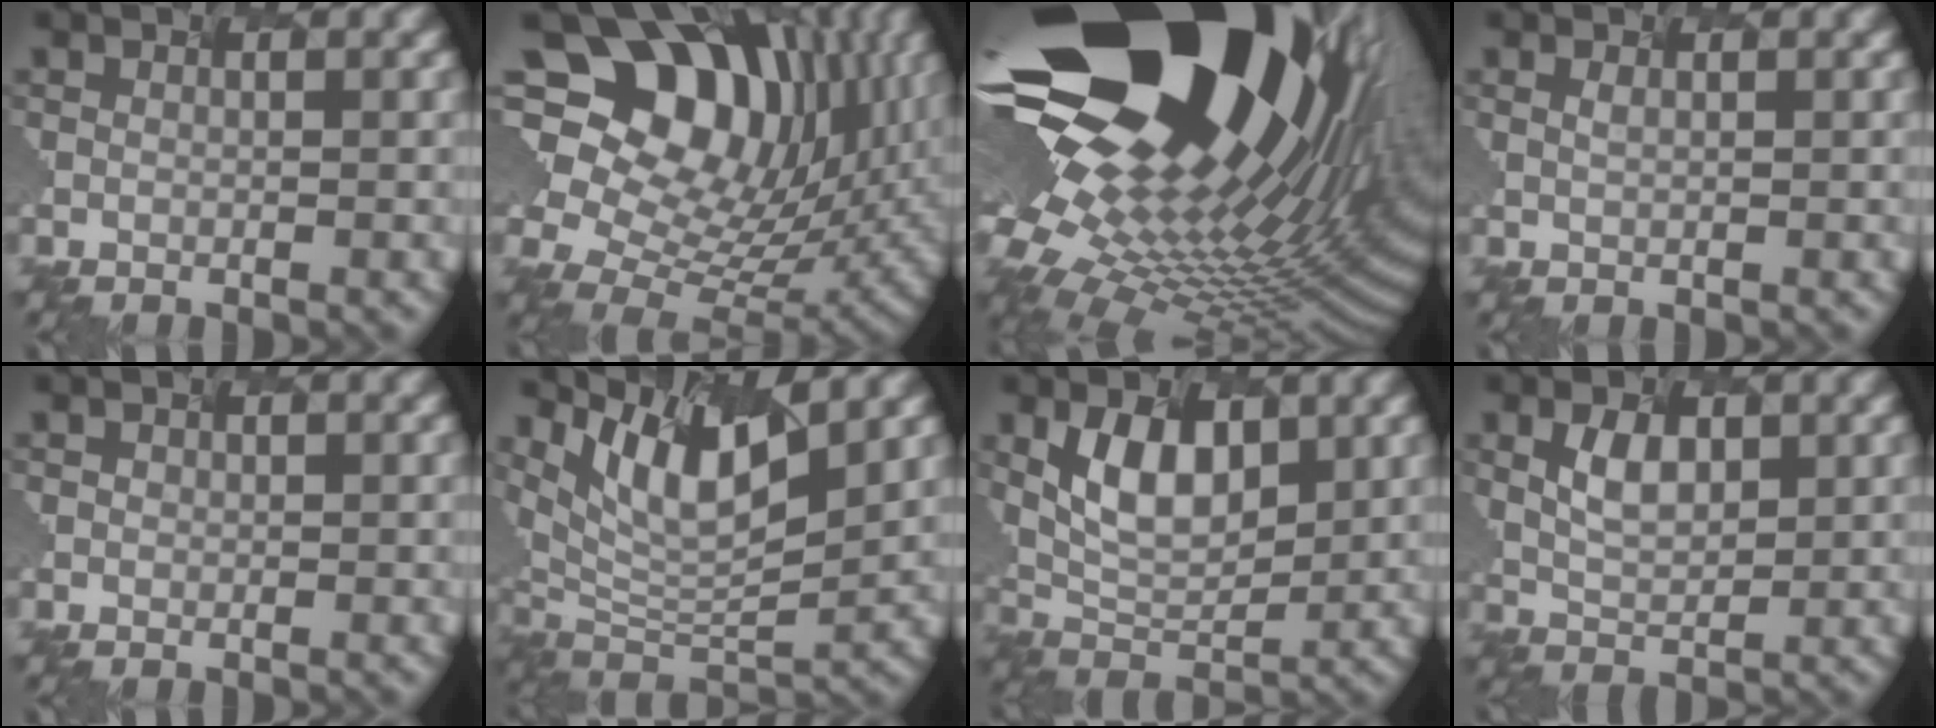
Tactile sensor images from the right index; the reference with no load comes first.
{"total": 14.4, "force": [5.8, 9.7, 8.9], "torque": [-0.176, 0.032, 0.111]}
{"total": 21.2, "force": [5.8, 10.6, 17.4], "torque": [-0.317, -0.004, 0.120]}
{"total": 0.0}
{"total": 0.7, "force": [-0.2, -0.2, -0.7], "torque": [0.005, 0.002, 0.009]}
{"total": 7.1, "force": [3.9, 2.2, 5.5], "torque": [-0.118, -0.011, 0.088]}
{"total": 4.8, "force": [1.2, 2.8, 3.7], "torque": [-0.078, -0.005, 0.036]}
{"total": 2.4, "force": [0.4, 1.5, 1.8], "torque": [-0.050, -0.001, 0.021]}